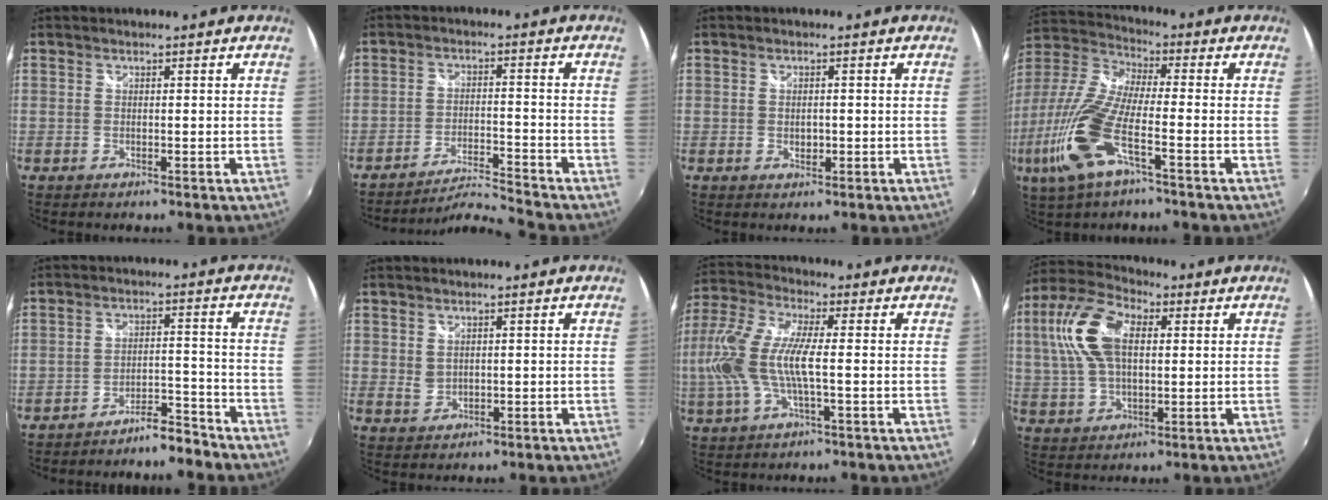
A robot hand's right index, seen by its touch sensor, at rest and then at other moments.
{"total": 6.1, "force": [-5.8, -2.0, 0.1], "torque": [-0.025, 0.014, -0.109]}
{"total": 1.8, "force": [-0.1, 1.4, 1.2], "torque": [-0.018, -0.001, -0.002]}
{"total": 16.9, "force": [-6.9, 4.4, 14.8], "torque": [-0.331, -0.020, -0.144]}
{"total": 5.7, "force": [-5.4, 1.0, 1.8], "torque": [-0.038, 0.016, -0.082]}
{"total": 2.2, "force": [0.9, 1.7, 1.1], "torque": [-0.017, -0.001, 0.019]}
{"total": 14.1, "force": [-1.0, 3.6, 13.6], "torque": [-0.272, 0.000, -0.023]}
{"total": 14.4, "force": [3.4, 8.0, 11.5], "torque": [-0.244, 0.029, 0.058]}